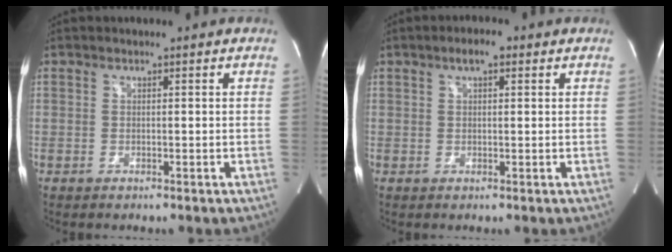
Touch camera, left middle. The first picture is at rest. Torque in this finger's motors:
{"motor_torque": [0.01, 0.00, -0.01, 0.03]}